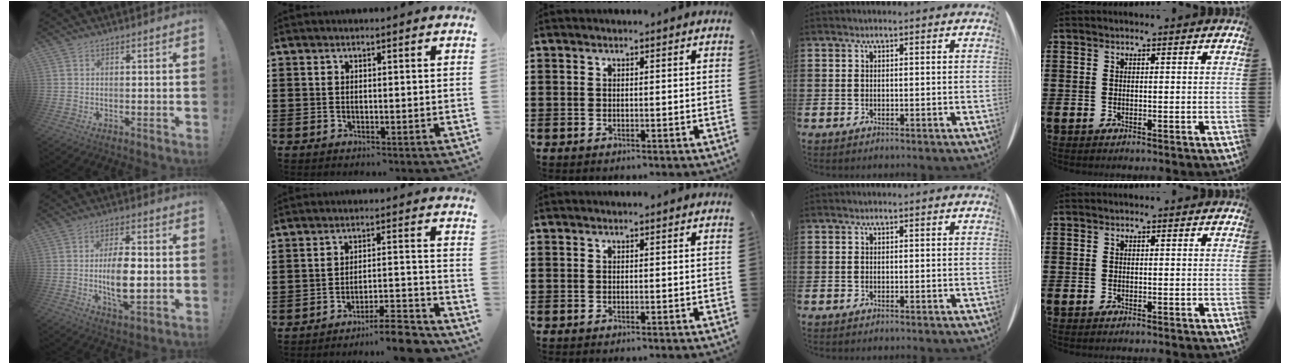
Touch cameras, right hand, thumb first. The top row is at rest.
{"thumb": {"total": 11.2, "force": [-0.9, 4.8, 10.1], "torque": [-0.185, -0.004, -0.021]}, "index": {"total": 7.2, "force": [-6.6, 0.2, 2.8], "torque": [-0.039, 0.006, -0.123]}}